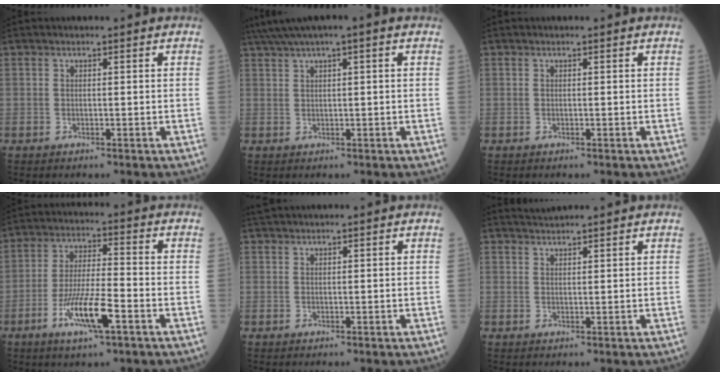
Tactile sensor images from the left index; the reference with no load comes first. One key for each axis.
{"total": 5.7, "fx": 3.8, "fy": 0.0, "fz": 4.3, "tx": -0.084, "ty": 0.033, "tz": 0.067}
{"total": 0.0}
{"total": 9.2, "fx": -4.3, "fy": 1.1, "fz": 8.0, "tx": -0.158, "ty": -0.012, "tz": -0.079}
{"total": 1.8, "fx": 1.7, "fy": -0.2, "fz": 0.6, "tx": -0.010, "ty": 0.024, "tz": 0.036}
{"total": 2.4, "fx": 2.3, "fy": -0.5, "fz": 0.4, "tx": -0.005, "ty": 0.017, "tz": 0.046}